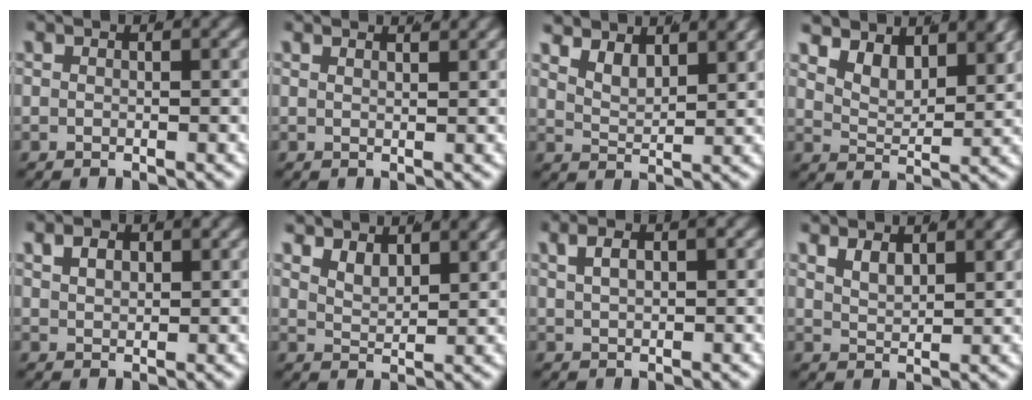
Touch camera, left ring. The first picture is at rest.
{"total": 1.3, "force": [1.1, -0.6, 0.3], "torque": [0.000, -0.006, 0.023]}
{"total": 3.8, "force": [2.3, 2.1, 2.2], "torque": [-0.056, -0.014, 0.045]}
{"total": 4.9, "force": [2.8, 2.6, 3.0], "torque": [-0.063, -0.016, 0.054]}
{"total": 1.9, "force": [1.1, 0.8, 1.2], "torque": [-0.020, -0.010, 0.032]}
{"total": 3.2, "force": [2.2, 1.4, 1.7], "torque": [-0.045, -0.015, 0.047]}
{"total": 2.0, "force": [1.0, 0.6, 1.6], "torque": [-0.023, 0.000, 0.026]}
{"total": 2.5, "force": [1.6, 0.9, 1.7], "torque": [-0.040, -0.014, 0.041]}